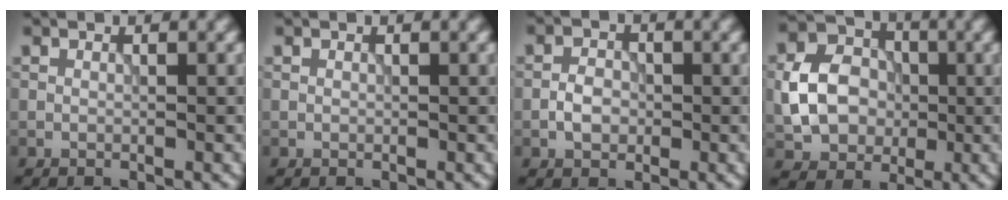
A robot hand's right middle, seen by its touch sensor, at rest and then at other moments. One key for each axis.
{"total": 0.0}
{"total": 2.2, "fx": -0.6, "fy": 1.6, "fz": 1.3, "tx": -0.023, "ty": 0.003, "tz": -0.015}
{"total": 6.2, "fx": -0.6, "fy": 5.1, "fz": 3.4, "tx": -0.066, "ty": 0.008, "tz": -0.020}